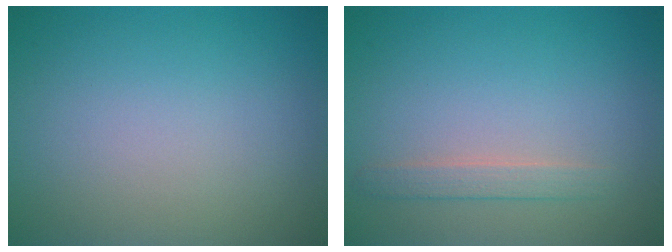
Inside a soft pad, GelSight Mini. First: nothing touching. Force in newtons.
{"total": 1.5, "press": 1.5, "slide": 0.1}